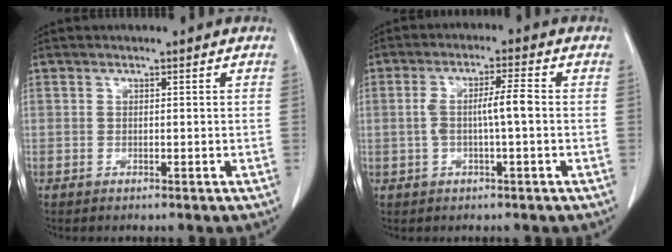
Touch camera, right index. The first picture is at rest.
{"total": 5.3, "force": [-0.3, 0.4, 5.3], "torque": [-0.103, 0.014, -0.003]}